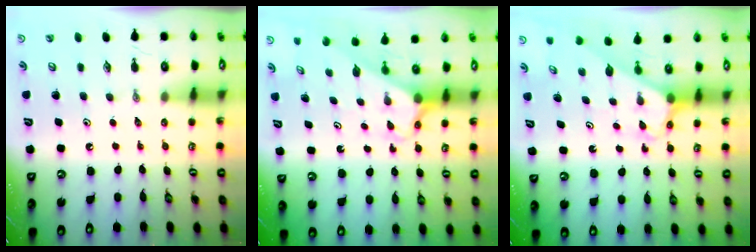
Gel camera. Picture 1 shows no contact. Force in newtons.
{"total": 2.5, "press": 2.5, "slide": 0.2}
{"total": 3.1, "press": 3.1, "slide": 0.2}